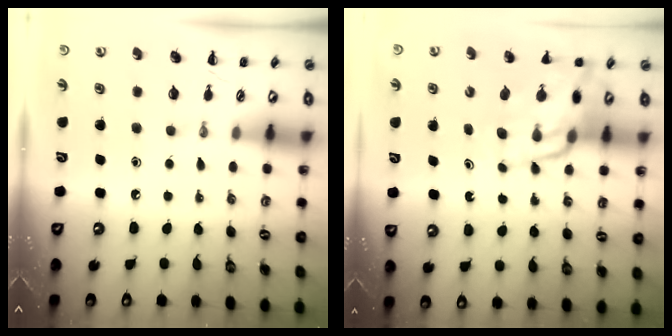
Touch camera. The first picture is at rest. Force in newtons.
{"total": 15.5, "press": 14.9, "slide": 4.3}